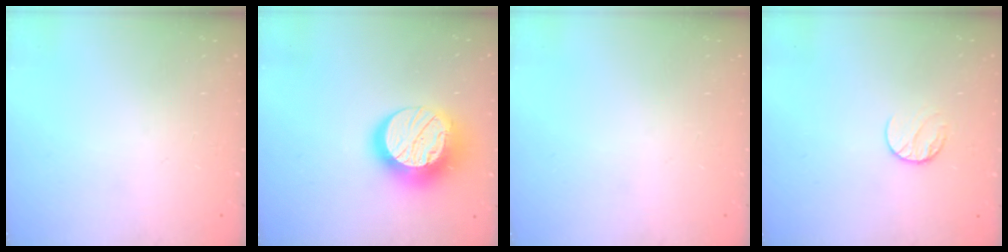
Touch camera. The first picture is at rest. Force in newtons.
{"total": 17.9, "press": 17.8, "slide": 1.4}
{"total": 0.0}
{"total": 7.3, "press": 7.2, "slide": 0.6}